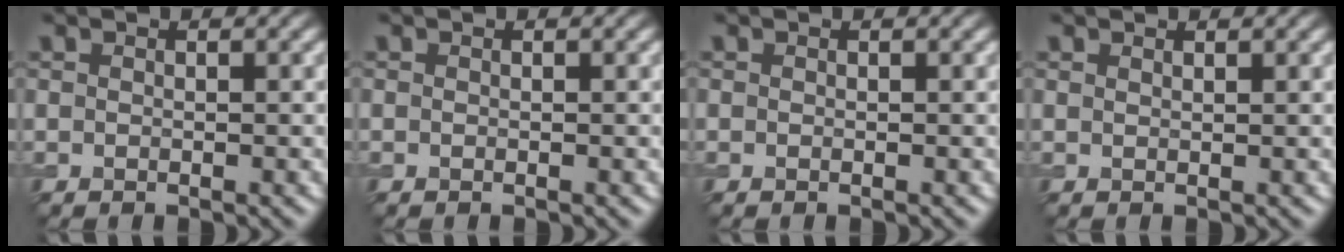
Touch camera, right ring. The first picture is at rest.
{"total": 0.0}
{"total": 0.0}
{"total": 0.6, "force": [0.6, 0.0, 0.1], "torque": [-0.001, 0.000, 0.011]}